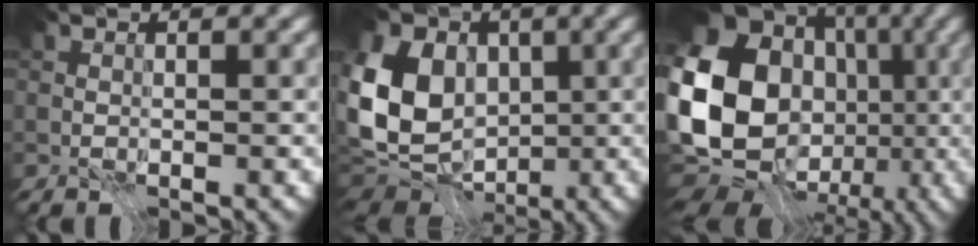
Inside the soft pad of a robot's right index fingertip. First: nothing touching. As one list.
[{"total": 13.8, "force": [-0.3, 10.9, 8.6], "torque": [-0.188, 0.014, -0.013]}, {"total": 18.4, "force": [-1.5, 14.4, 11.4], "torque": [-0.239, 0.000, -0.028]}]